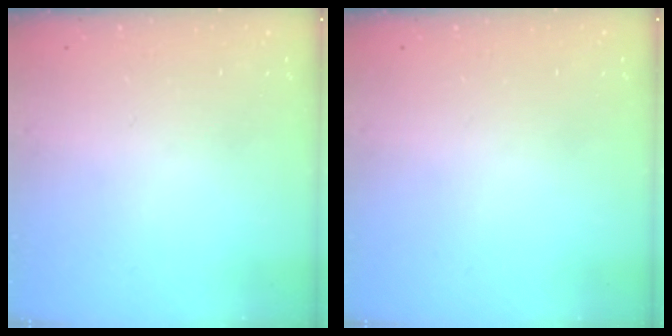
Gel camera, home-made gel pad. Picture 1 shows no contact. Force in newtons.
{"total": 0.0}